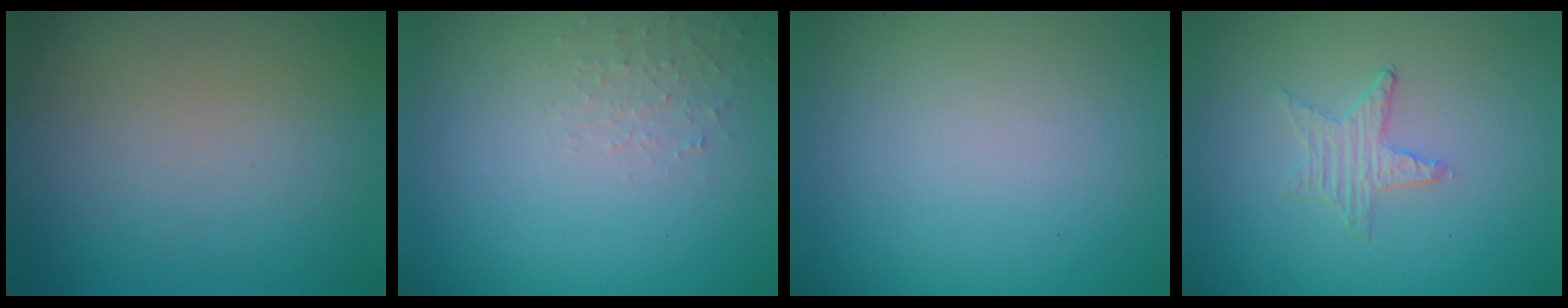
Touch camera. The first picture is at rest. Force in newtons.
{"total": 1.3, "press": 1.3, "slide": 0.2}
{"total": 0.0}
{"total": 0.9, "press": 0.9, "slide": 0.2}